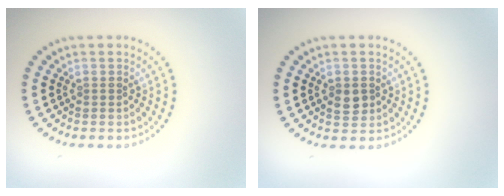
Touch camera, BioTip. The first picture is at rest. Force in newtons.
{"total": 1.8, "press": 1.8, "slide": 0.1}